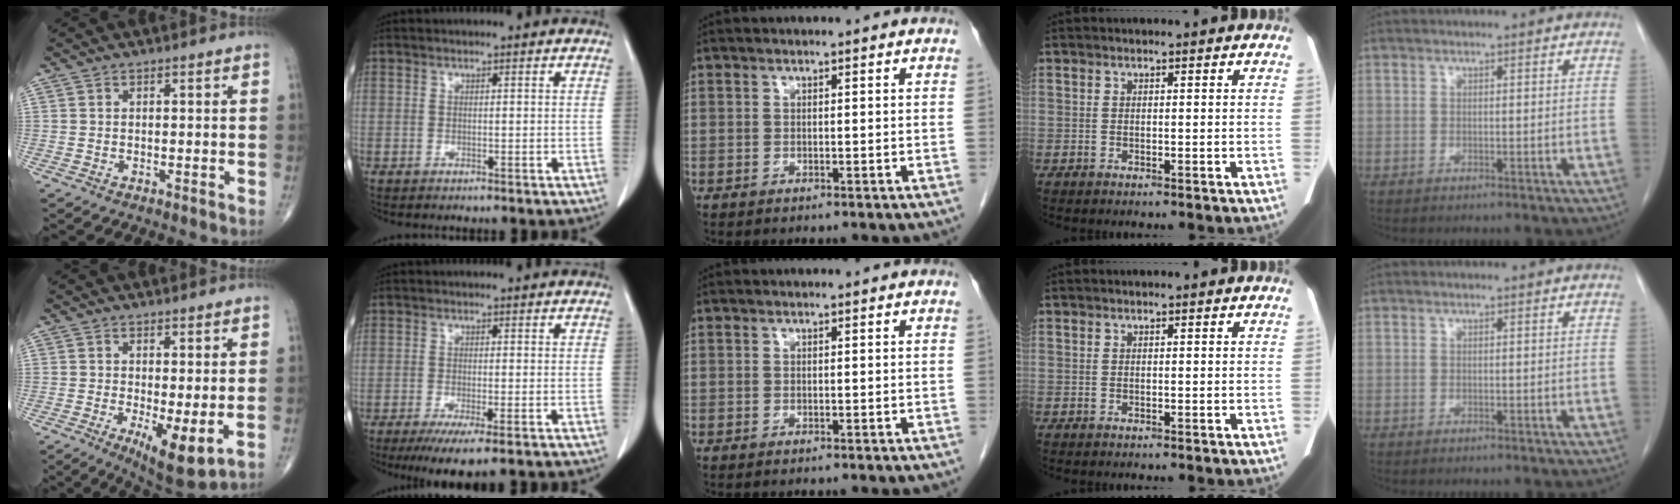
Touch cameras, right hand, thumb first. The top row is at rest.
{"thumb": {"total": 8.3, "force": [-1.4, 2.6, 7.7], "torque": [-0.121, -0.027, -0.016]}, "index": {"total": 5.8, "force": [-3.8, 0.4, 4.4], "torque": [-0.066, -0.016, -0.059]}}